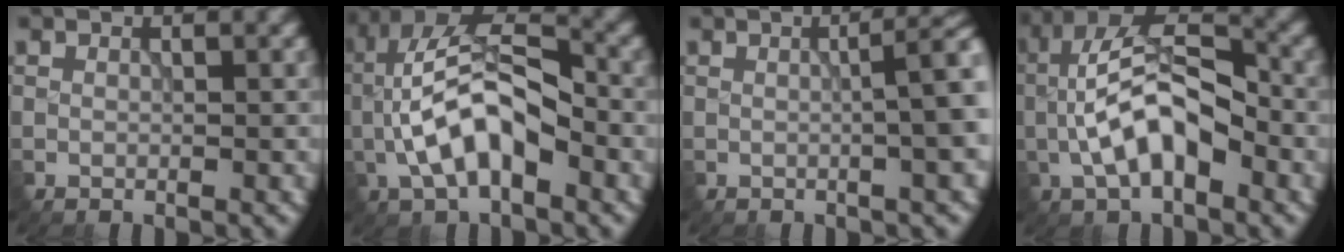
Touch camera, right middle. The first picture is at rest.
{"total": 8.4, "force": [-2.4, 3.9, 7.1], "torque": [-0.141, 0.022, -0.049]}
{"total": 6.1, "force": [0.4, 2.0, 5.8], "torque": [-0.041, 0.017, 0.003]}
{"total": 8.0, "force": [-2.2, 3.7, 6.8], "torque": [-0.133, 0.021, -0.045]}